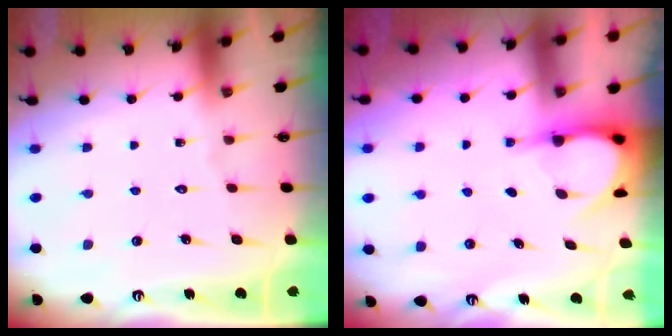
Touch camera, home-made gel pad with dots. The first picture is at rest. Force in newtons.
{"total": 4.2, "press": 4.2, "slide": 0.4}